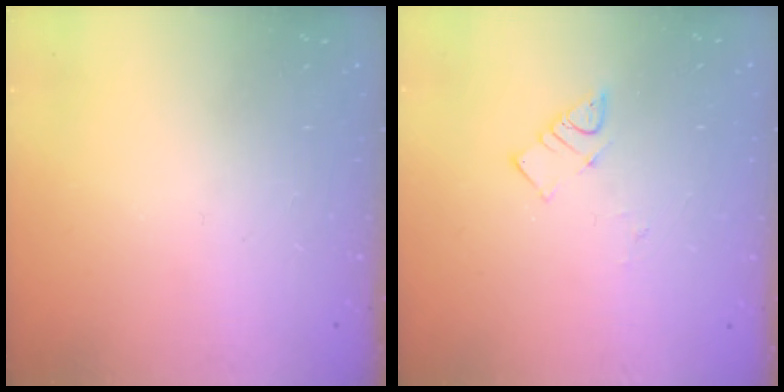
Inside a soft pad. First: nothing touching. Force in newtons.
{"total": 3.9, "press": 3.9, "slide": 0.5}